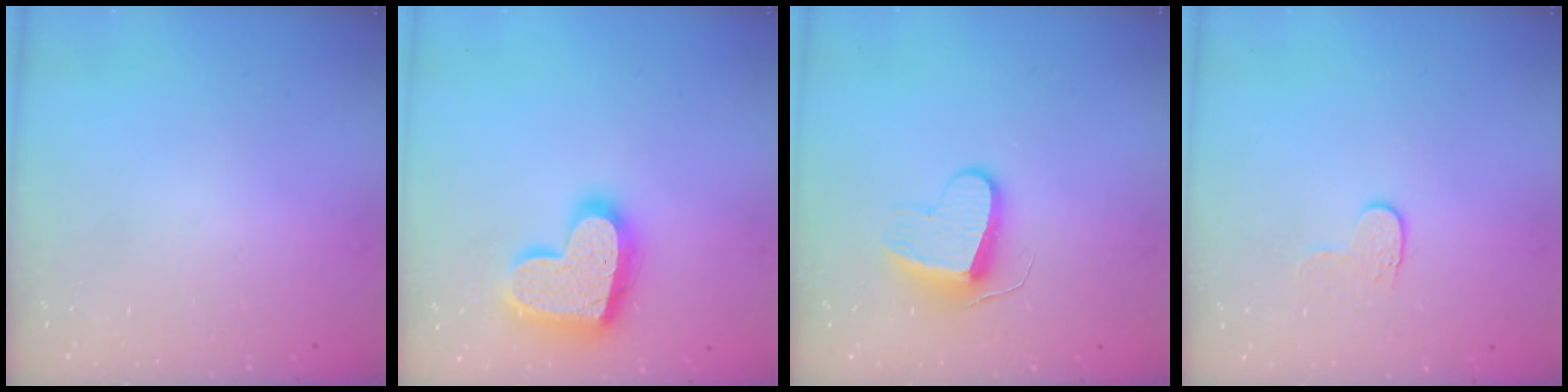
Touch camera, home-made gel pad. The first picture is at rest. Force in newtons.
{"total": 19.1, "press": 19.0, "slide": 1.3}
{"total": 9.4, "press": 9.4, "slide": 0.4}
{"total": 4.3, "press": 4.3, "slide": 0.5}